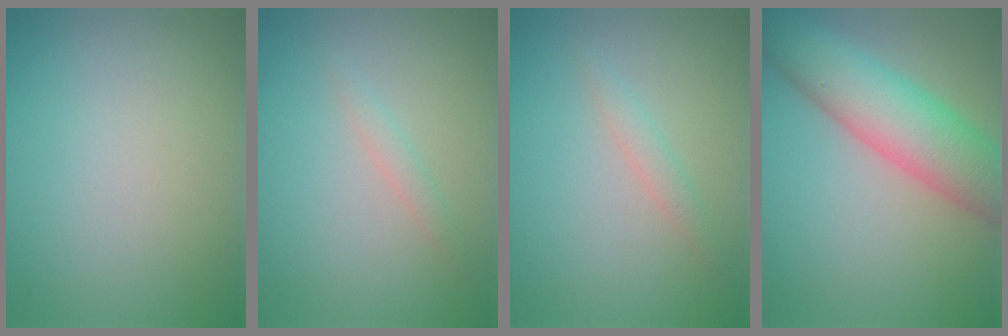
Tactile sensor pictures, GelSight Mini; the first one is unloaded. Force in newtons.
{"total": 1.1, "press": 1.1, "slide": 0.2}
{"total": 2.0, "press": 2.0, "slide": 0.2}
{"total": 8.2, "press": 8.2, "slide": 0.3}